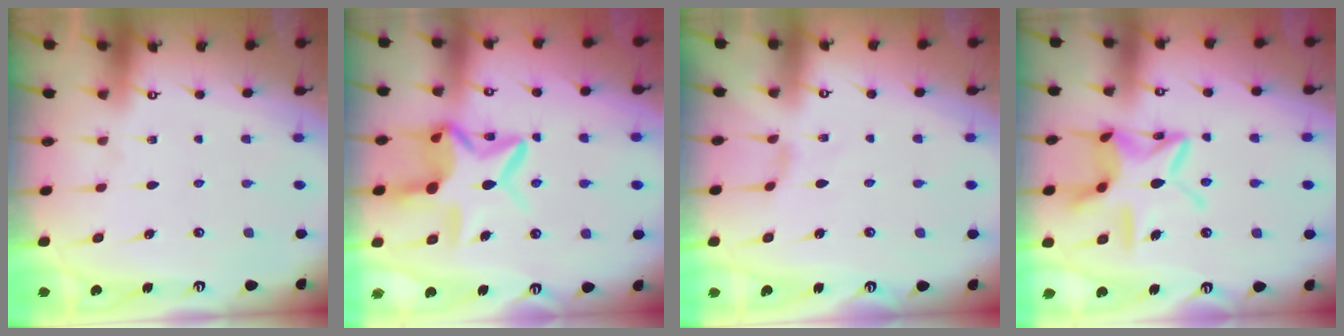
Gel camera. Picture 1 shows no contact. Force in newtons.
{"total": 14.2, "press": 14.0, "slide": 2.0}
{"total": 0.0}
{"total": 16.5, "press": 16.4, "slide": 1.6}